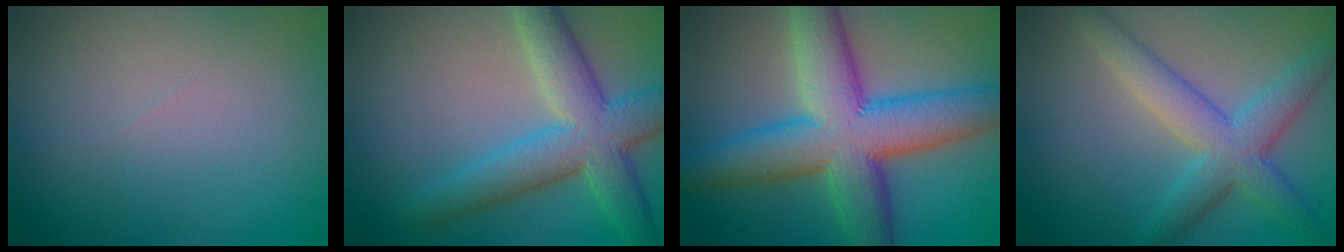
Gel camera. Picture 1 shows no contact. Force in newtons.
{"total": 7.1, "press": 7.1, "slide": 0.2}
{"total": 11.3, "press": 11.3, "slide": 0.1}
{"total": 5.2, "press": 5.2, "slide": 0.3}